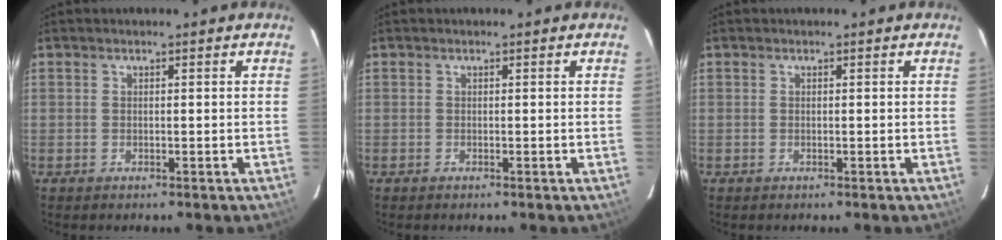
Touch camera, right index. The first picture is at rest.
{"total": 0.0}
{"total": 0.0}